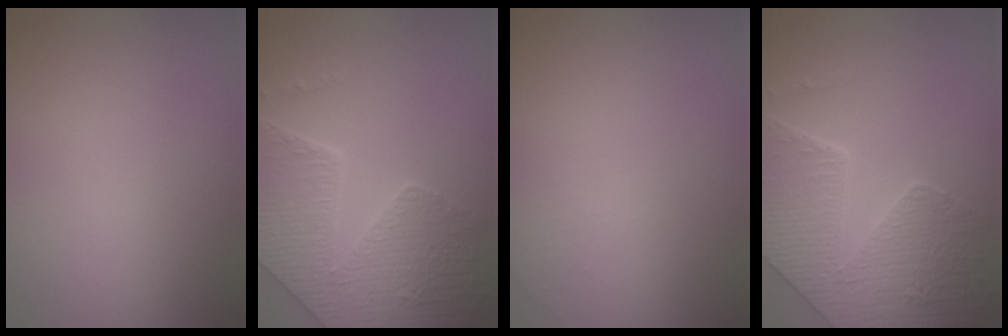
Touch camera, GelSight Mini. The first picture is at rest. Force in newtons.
{"total": 6.8, "press": 5.8, "slide": 3.6}
{"total": 0.7, "press": 0.7, "slide": 0.1}
{"total": 8.0, "press": 6.1, "slide": 5.2}